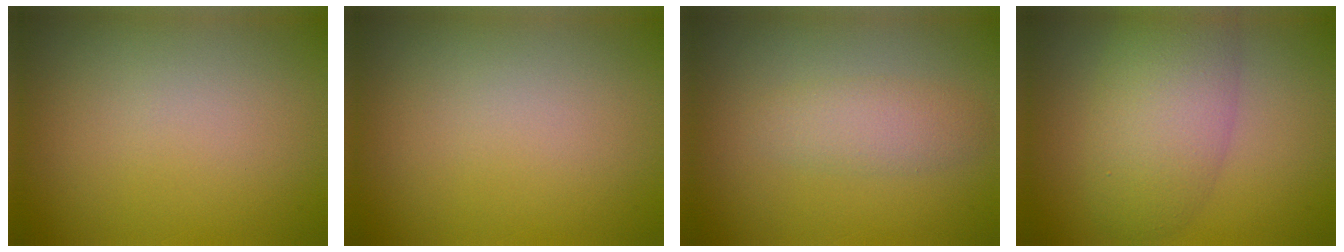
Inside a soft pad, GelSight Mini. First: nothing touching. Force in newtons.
{"total": 0.0}
{"total": 2.2, "press": 2.2, "slide": 0.0}
{"total": 6.5, "press": 6.5, "slide": 0.2}